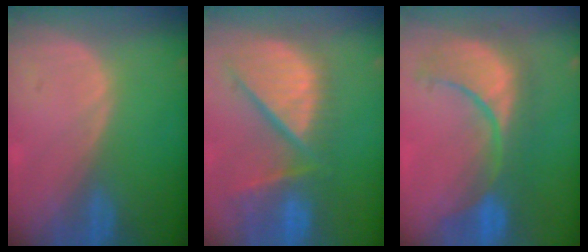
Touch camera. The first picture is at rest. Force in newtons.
{"total": 13.1, "press": 11.0, "slide": 7.1}
{"total": 10.7, "press": 10.1, "slide": 3.7}